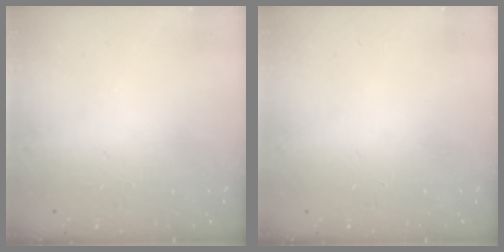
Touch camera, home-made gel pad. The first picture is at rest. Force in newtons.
{"total": 0.0}